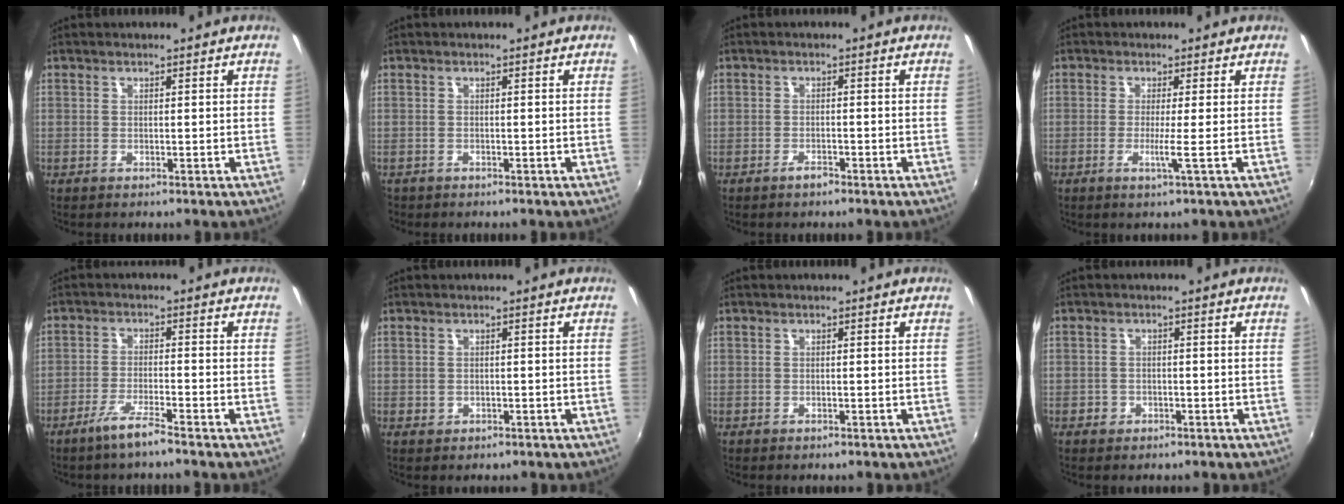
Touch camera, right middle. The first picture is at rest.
{"total": 1.1, "force": [-0.8, 0.8, 0.1], "torque": [-0.008, -0.003, -0.014]}
{"total": 1.6, "force": [-1.3, 0.5, 0.6], "torque": [-0.012, -0.001, -0.024]}
{"total": 2.6, "force": [-0.6, -1.1, 2.2], "torque": [-0.038, -0.012, -0.017]}
{"total": 5.0, "force": [-3.8, -0.1, 3.2], "torque": [-0.078, -0.006, -0.073]}
{"total": 1.6, "force": [-0.5, 1.4, 0.6], "torque": [-0.010, -0.003, -0.006]}
{"total": 0.6, "force": [-0.4, 0.4, 0.2], "torque": [-0.004, -0.004, -0.009]}
{"total": 2.5, "force": [-1.2, 2.1, 0.6], "torque": [-0.016, -0.001, -0.019]}